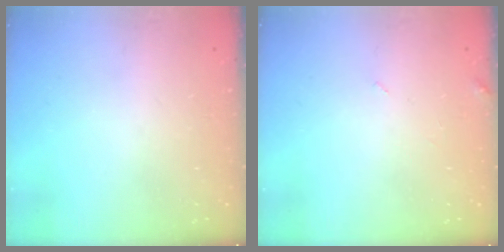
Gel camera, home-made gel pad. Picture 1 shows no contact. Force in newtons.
{"total": 3.2, "press": 3.2, "slide": 0.4}